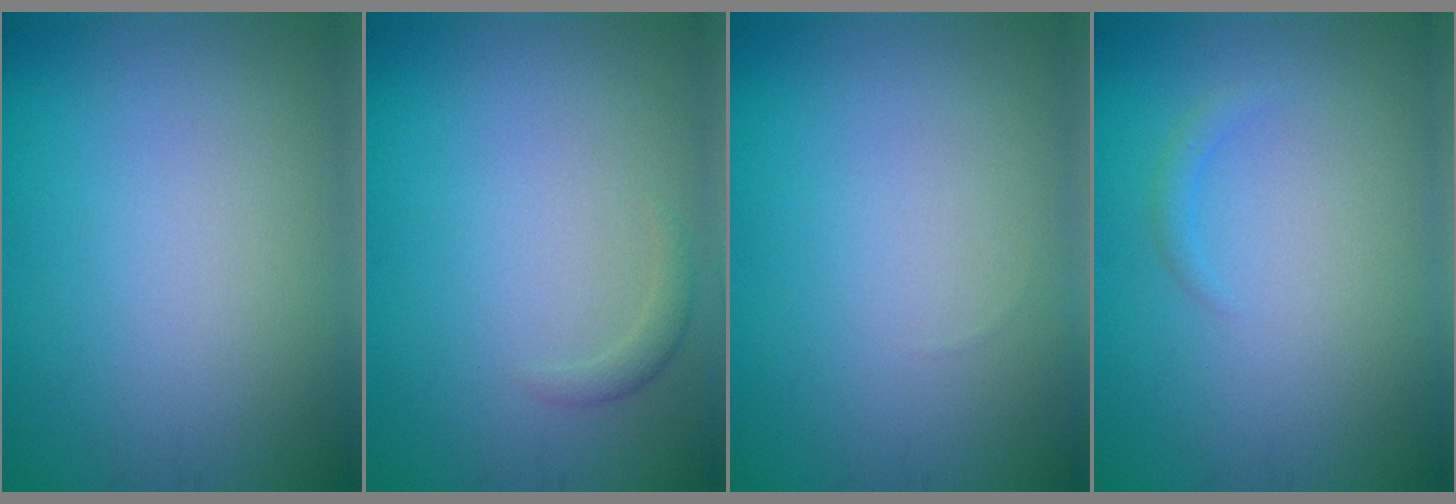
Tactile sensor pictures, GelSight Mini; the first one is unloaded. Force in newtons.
{"total": 1.0, "press": 1.0, "slide": 0.0}
{"total": 0.0}
{"total": 0.8, "press": 0.8, "slide": 0.0}